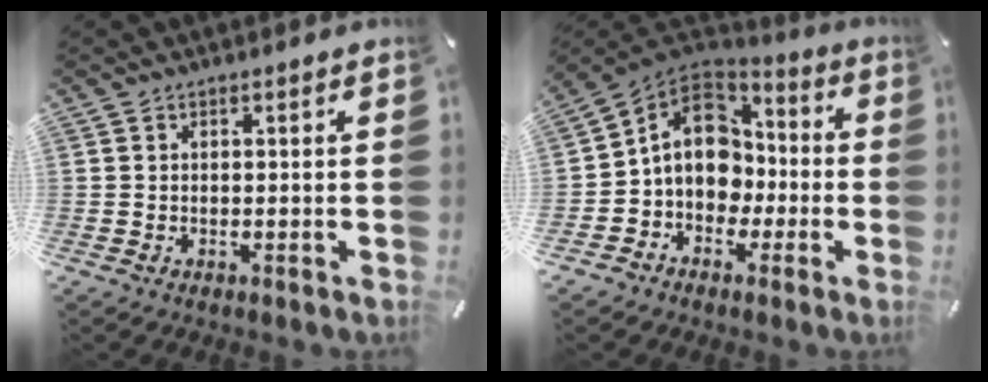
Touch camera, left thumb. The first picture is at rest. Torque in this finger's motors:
{"motor_torque": [2.14, 2.87, 0.43, 0.11, 0.18]}